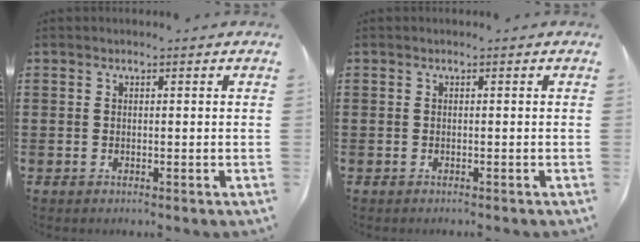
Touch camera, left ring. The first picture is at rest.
{"total": 0.0}